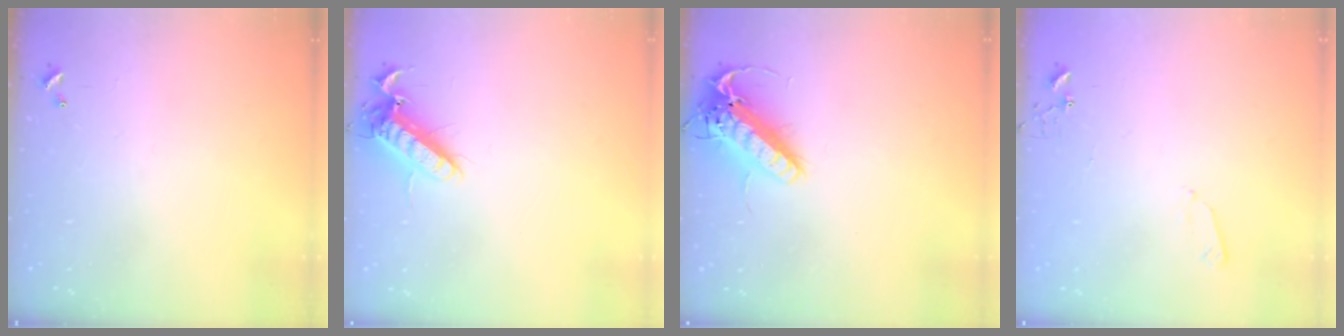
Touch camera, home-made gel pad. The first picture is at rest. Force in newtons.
{"total": 12.7, "press": 12.5, "slide": 2.1}
{"total": 16.2, "press": 15.9, "slide": 3.2}
{"total": 3.4, "press": 3.4, "slide": 0.5}